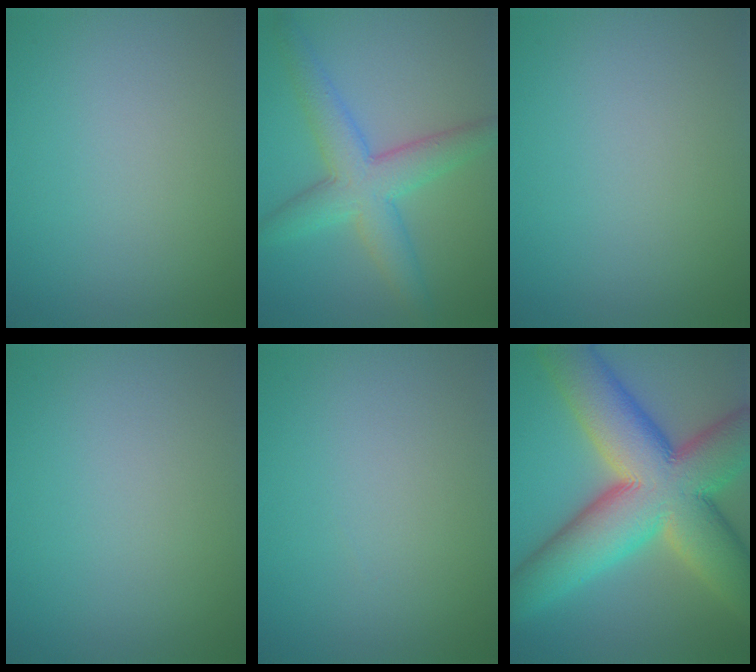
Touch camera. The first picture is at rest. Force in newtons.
{"total": 5.7, "press": 5.7, "slide": 0.1}
{"total": 0.0}
{"total": 0.0}
{"total": 0.0}
{"total": 16.6, "press": 16.6, "slide": 0.9}